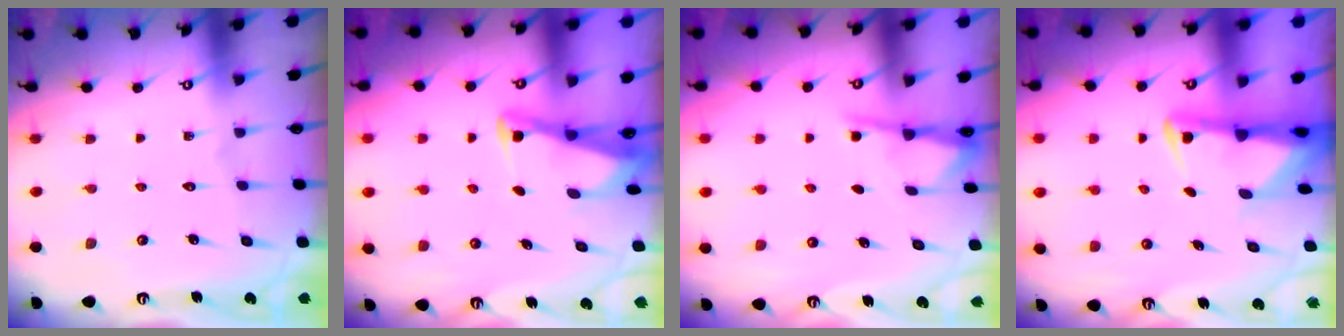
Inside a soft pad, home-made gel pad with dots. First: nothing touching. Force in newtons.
{"total": 2.7, "press": 2.7, "slide": 0.3}
{"total": 2.2, "press": 2.2, "slide": 0.3}
{"total": 3.2, "press": 3.1, "slide": 0.6}